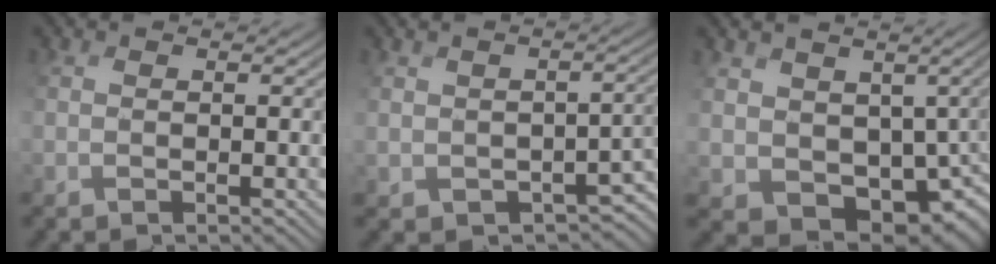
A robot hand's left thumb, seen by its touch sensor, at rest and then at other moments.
{"total": 3.7, "force": [-1.9, 2.5, 1.9], "torque": [-0.033, -0.014, -0.017]}
{"total": 6.7, "force": [0.1, 5.8, 3.2], "torque": [-0.073, -0.041, 0.023]}